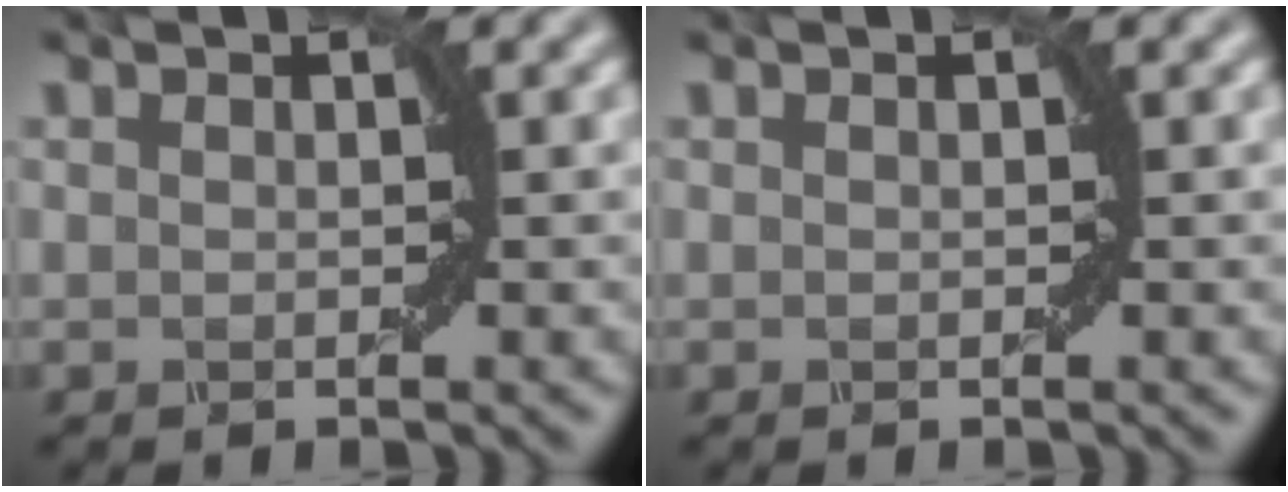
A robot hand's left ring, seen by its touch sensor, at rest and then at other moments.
{"total": 0.0}